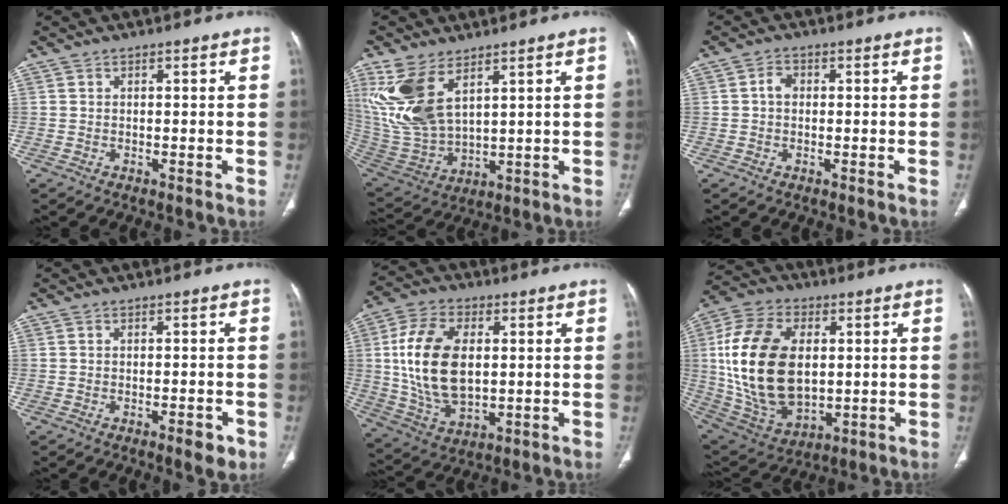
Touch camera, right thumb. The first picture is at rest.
{"total": 14.6, "force": [7.2, 7.3, 10.4], "torque": [-0.218, -0.030, 0.169]}
{"total": 2.0, "force": [0.0, 1.5, 1.3], "torque": [-0.018, 0.008, -0.003]}
{"total": 3.2, "force": [-1.6, 1.0, 2.5], "torque": [-0.027, 0.001, -0.020]}
{"total": 16.9, "force": [1.9, 9.9, 13.6], "torque": [-0.256, -0.007, 0.040]}
{"total": 23.3, "force": [2.2, 14.5, 18.0], "torque": [-0.341, -0.011, 0.053]}